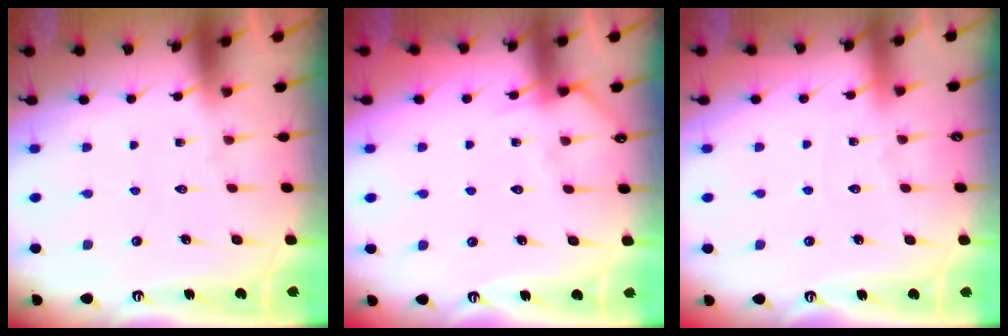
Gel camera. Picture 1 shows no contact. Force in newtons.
{"total": 4.4, "press": 4.3, "slide": 0.6}
{"total": 2.2, "press": 2.2, "slide": 0.3}